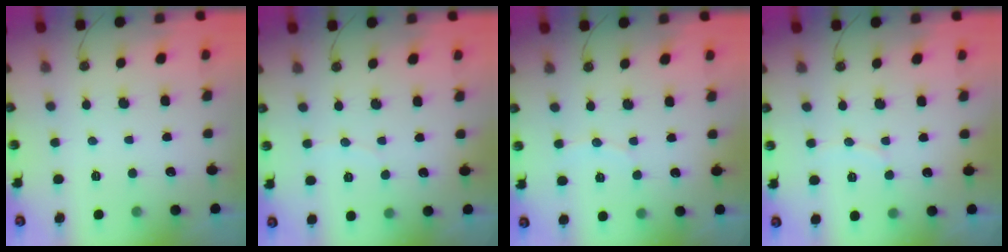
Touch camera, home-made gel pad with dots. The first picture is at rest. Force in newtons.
{"total": 2.4, "press": 2.4, "slide": 0.2}
{"total": 5.3, "press": 5.1, "slide": 1.4}
{"total": 5.9, "press": 5.9, "slide": 0.7}